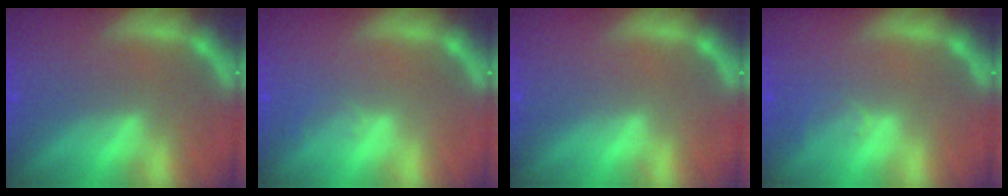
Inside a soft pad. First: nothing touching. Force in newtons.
{"total": 1.0}
{"total": 0.0}
{"total": 1.5}